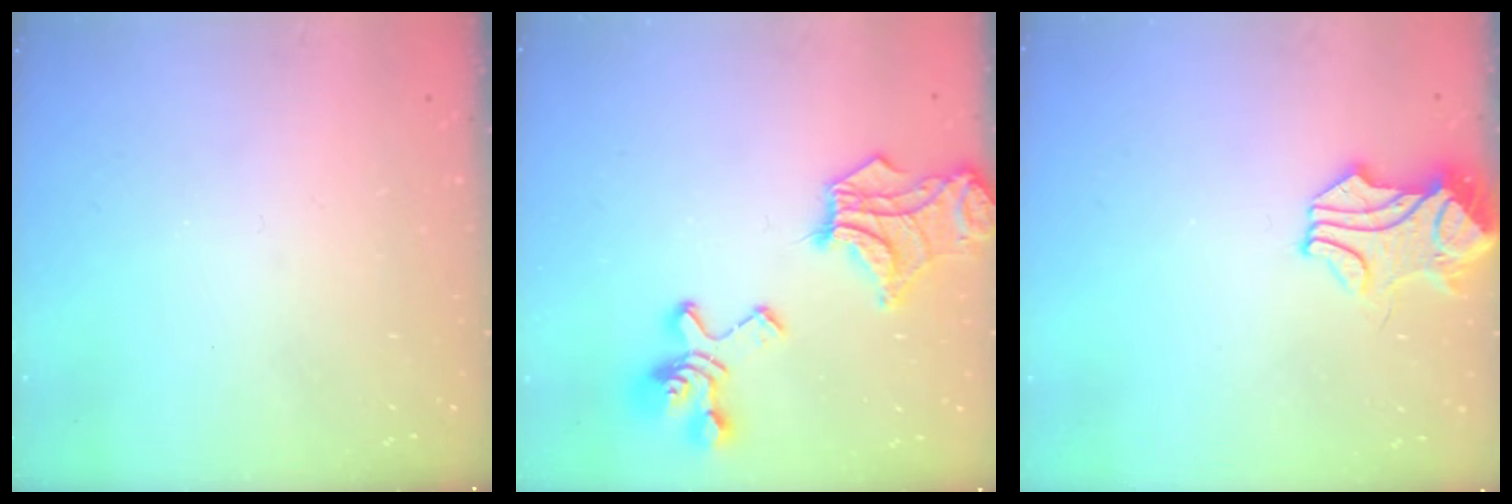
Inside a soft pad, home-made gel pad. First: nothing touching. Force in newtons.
{"total": 16.7, "press": 16.4, "slide": 3.4}
{"total": 2.4, "press": 2.3, "slide": 0.6}